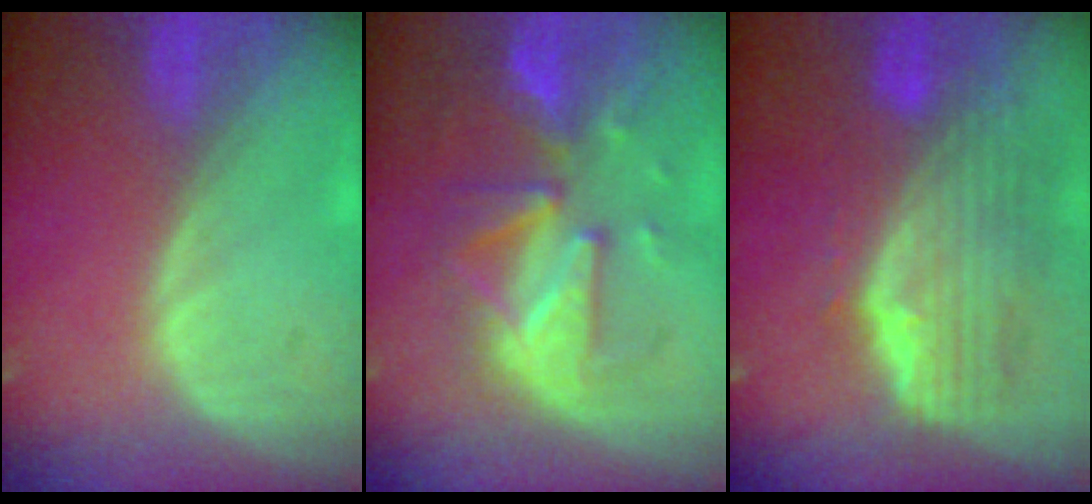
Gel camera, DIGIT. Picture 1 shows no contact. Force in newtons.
{"total": 10.0, "press": 8.9, "slide": 4.6}
{"total": 10.2, "press": 8.9, "slide": 4.8}